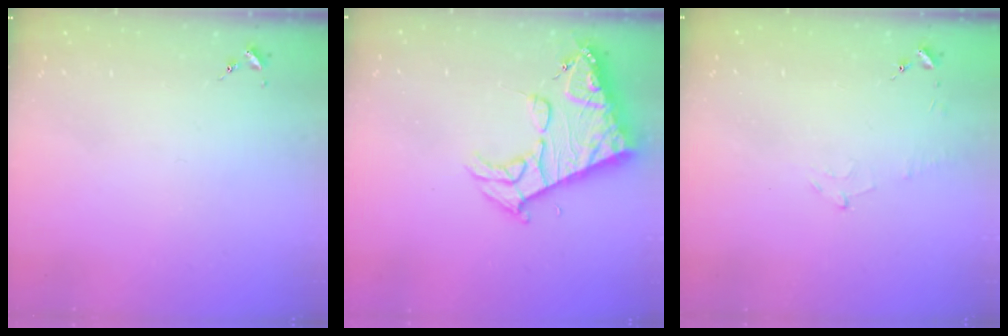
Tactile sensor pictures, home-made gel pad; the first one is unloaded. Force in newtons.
{"total": 16.3, "press": 16.2, "slide": 1.8}
{"total": 4.7, "press": 4.5, "slide": 1.5}